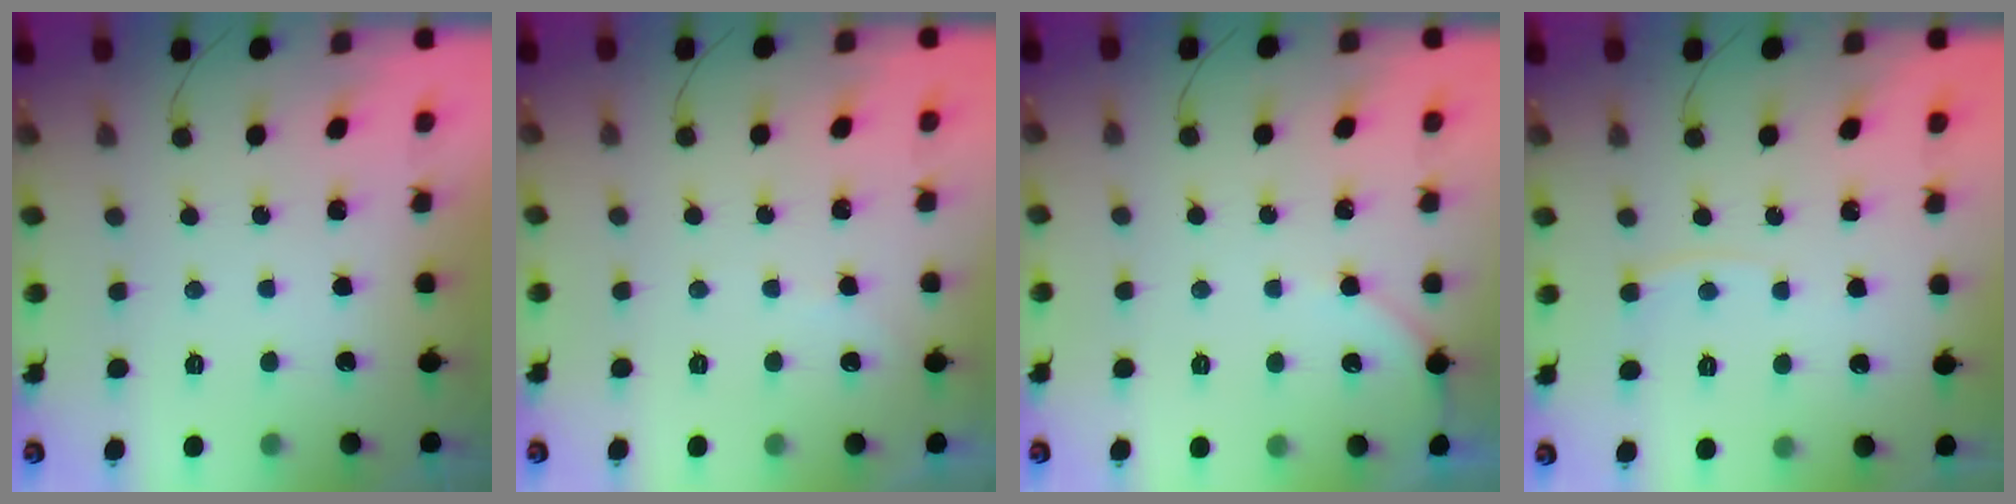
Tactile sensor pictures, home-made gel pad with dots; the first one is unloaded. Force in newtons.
{"total": 4.0, "press": 3.9, "slide": 0.6}
{"total": 2.8, "press": 2.8, "slide": 0.4}
{"total": 3.6, "press": 3.6, "slide": 0.5}